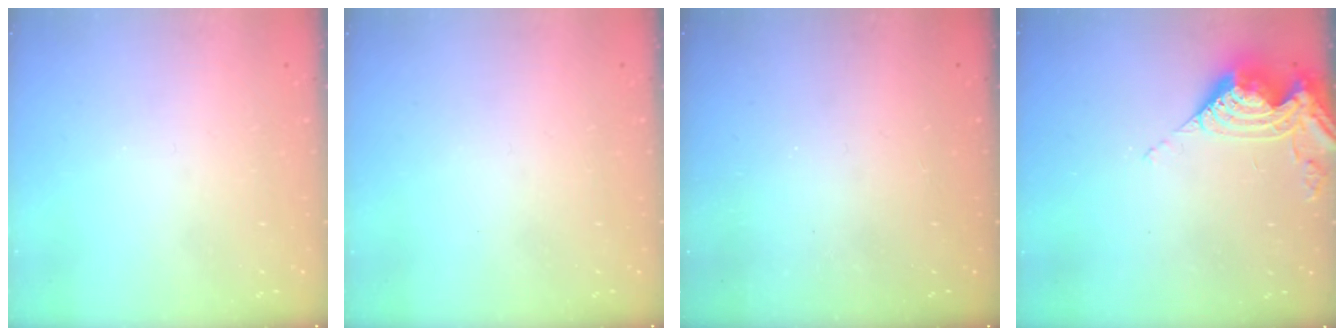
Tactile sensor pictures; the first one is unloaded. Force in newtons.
{"total": 0.0}
{"total": 1.4, "press": 1.3, "slide": 0.4}
{"total": 11.1, "press": 11.0, "slide": 1.2}